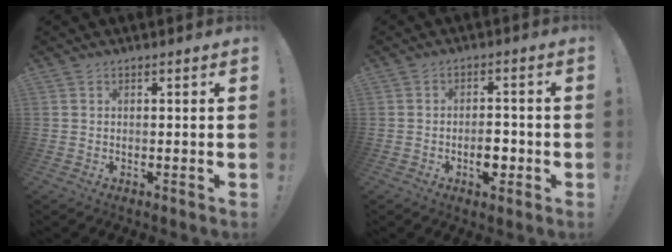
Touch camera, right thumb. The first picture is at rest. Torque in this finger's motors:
{"motor_torque": [-0.14, 0.33, 0.21, -0.37, 0.18]}